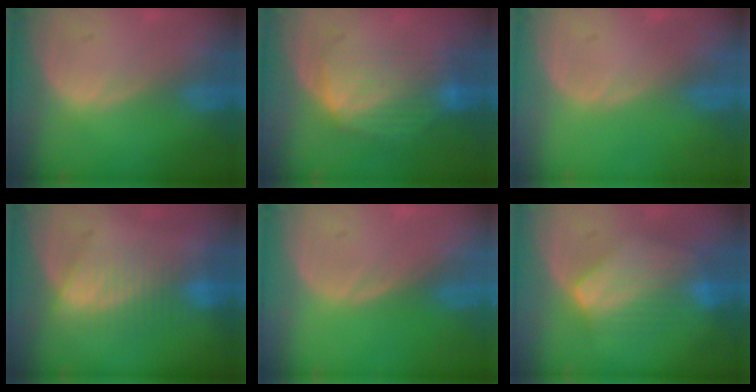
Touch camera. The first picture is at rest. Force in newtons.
{"total": 7.4, "press": 7.3, "slide": 1.5}
{"total": 0.0}
{"total": 6.9, "press": 6.3, "slide": 2.7}
{"total": 0.0}
{"total": 7.0, "press": 7.0, "slide": 0.2}